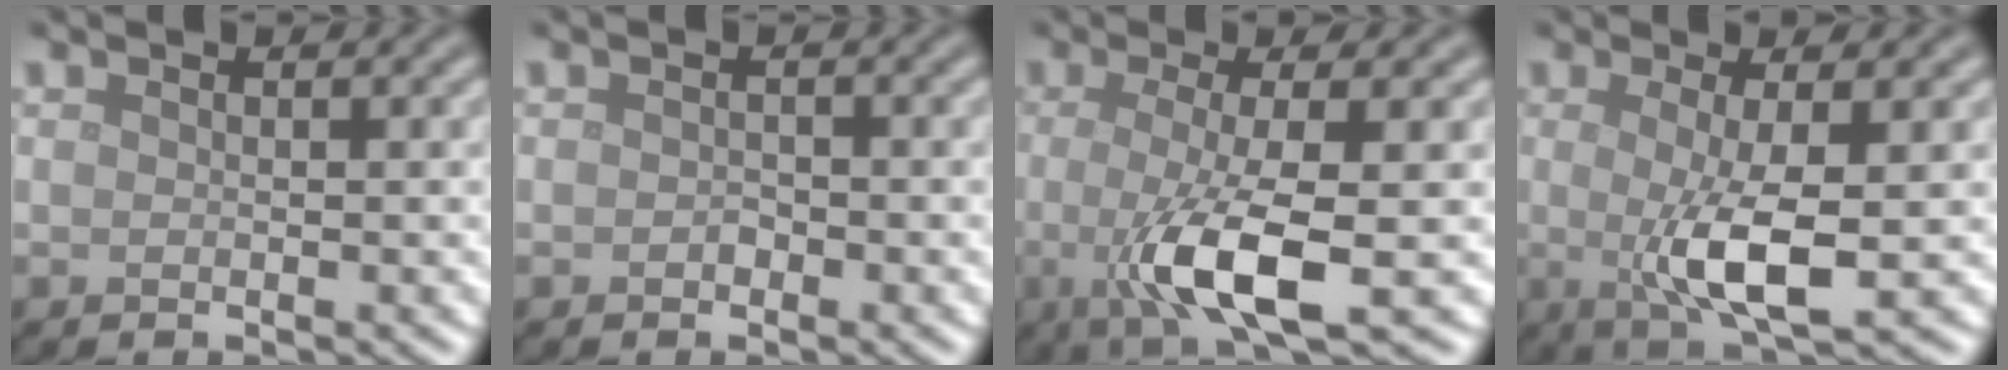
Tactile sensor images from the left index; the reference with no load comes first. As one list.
[{"total": 0.7, "force": [-0.2, 0.5, 0.4], "torque": [-0.006, -0.002, -0.005]}, {"total": 6.6, "force": [-1.0, 1.6, 6.3], "torque": [-0.115, -0.013, -0.023]}, {"total": 5.2, "force": [-0.1, 1.1, 5.0], "torque": [-0.092, -0.006, -0.002]}]